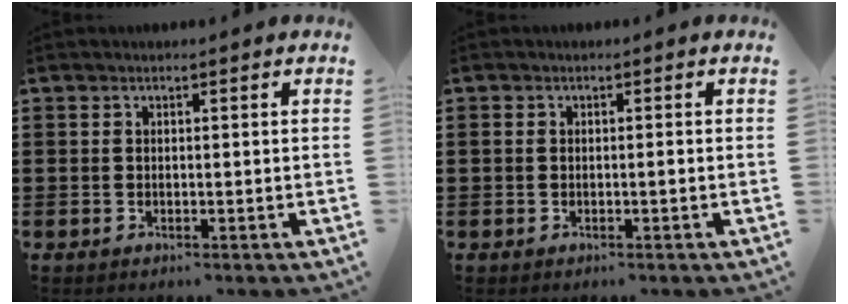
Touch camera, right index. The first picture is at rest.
{"total": 0.9, "force": [-0.2, 0.5, 0.8], "torque": [-0.016, 0.002, -0.004]}